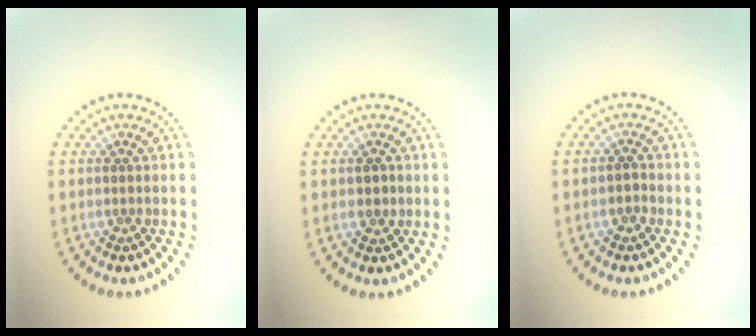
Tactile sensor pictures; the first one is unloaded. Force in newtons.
{"total": 0.7, "press": 0.7, "slide": 0.3}
{"total": 0.6, "press": 0.5, "slide": 0.3}